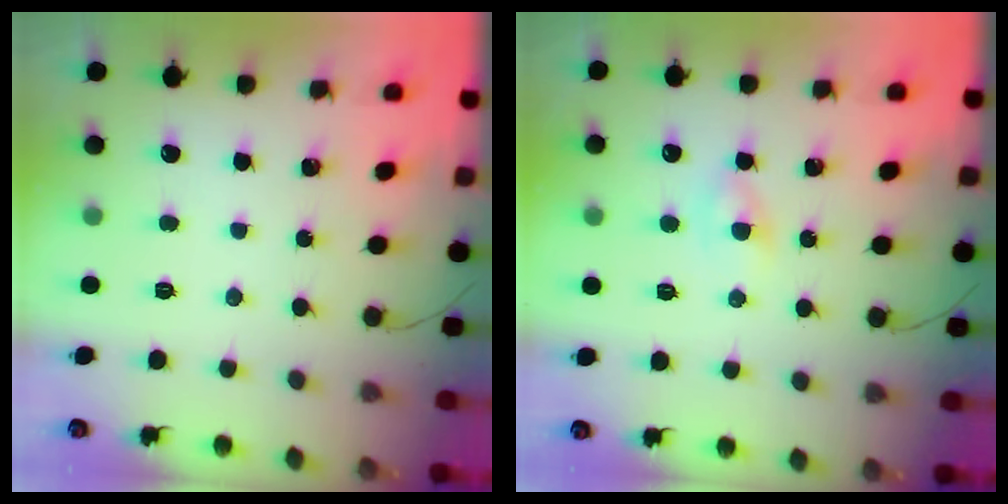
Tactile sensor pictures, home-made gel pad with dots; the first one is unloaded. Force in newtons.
{"total": 2.5, "press": 2.4, "slide": 0.9}